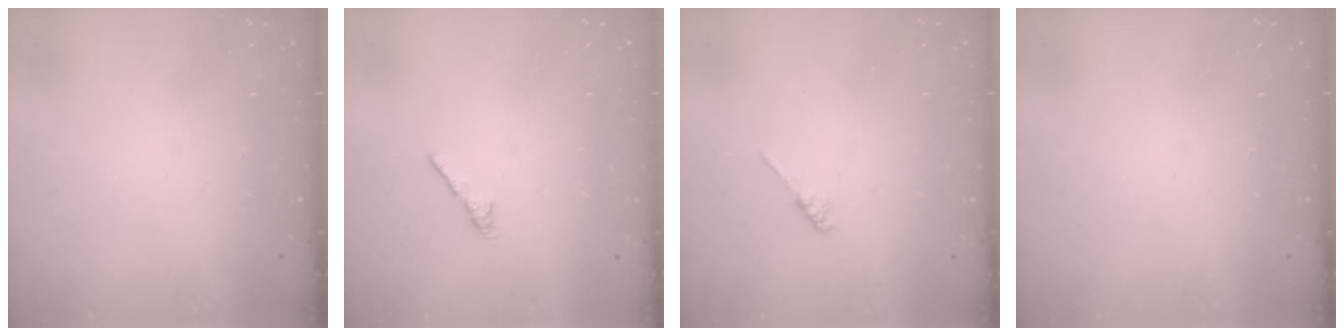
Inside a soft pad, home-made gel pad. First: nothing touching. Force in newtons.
{"total": 2.7, "press": 2.6, "slide": 0.8}
{"total": 1.2, "press": 1.1, "slide": 0.3}
{"total": 0.0}